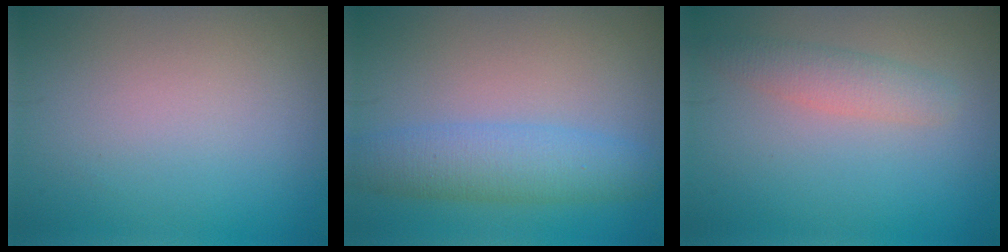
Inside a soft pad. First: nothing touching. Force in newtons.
{"total": 4.7, "press": 4.7, "slide": 0.1}
{"total": 2.4, "press": 2.4, "slide": 0.2}